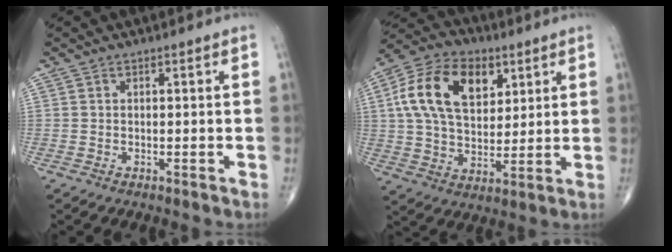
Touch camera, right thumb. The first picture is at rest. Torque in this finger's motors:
{"motor_torque": [0.19, 0.43, 0.37, 0.02, 0.17]}